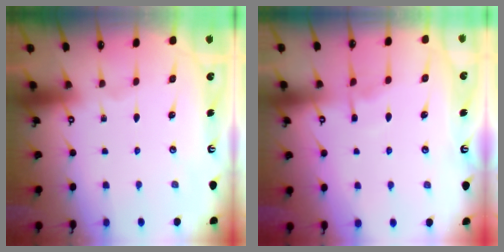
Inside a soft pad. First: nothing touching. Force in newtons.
{"total": 4.4, "press": 4.3, "slide": 0.6}